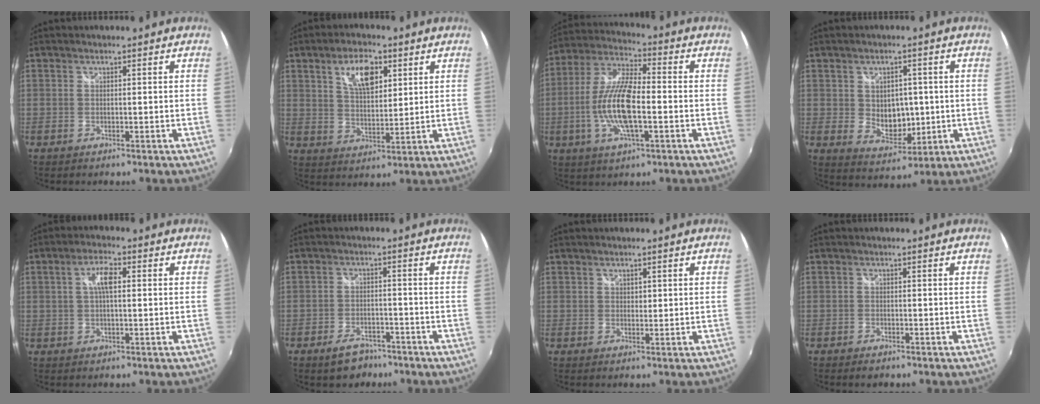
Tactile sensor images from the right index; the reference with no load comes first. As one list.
[{"total": 8.8, "force": [4.0, 4.0, 6.6], "torque": [-0.119, 0.013, 0.073]}, {"total": 13.1, "force": [-2.7, 3.8, 12.3], "torque": [-0.252, 0.002, -0.051]}, {"total": 7.5, "force": [0.2, 5.8, 4.6], "torque": [-0.080, -0.002, 0.020]}, {"total": 4.4, "force": [0.8, 1.5, 4.1], "torque": [-0.077, 0.010, 0.014]}, {"total": 6.0, "force": [-4.4, 3.4, 2.2], "torque": [-0.058, 0.009, -0.061]}, {"total": 1.1, "force": [0.6, 0.9, 0.4], "torque": [-0.002, 0.003, 0.010]}, {"total": 1.6, "force": [-1.2, 0.8, 0.7], "torque": [-0.016, -0.005, -0.021]}]